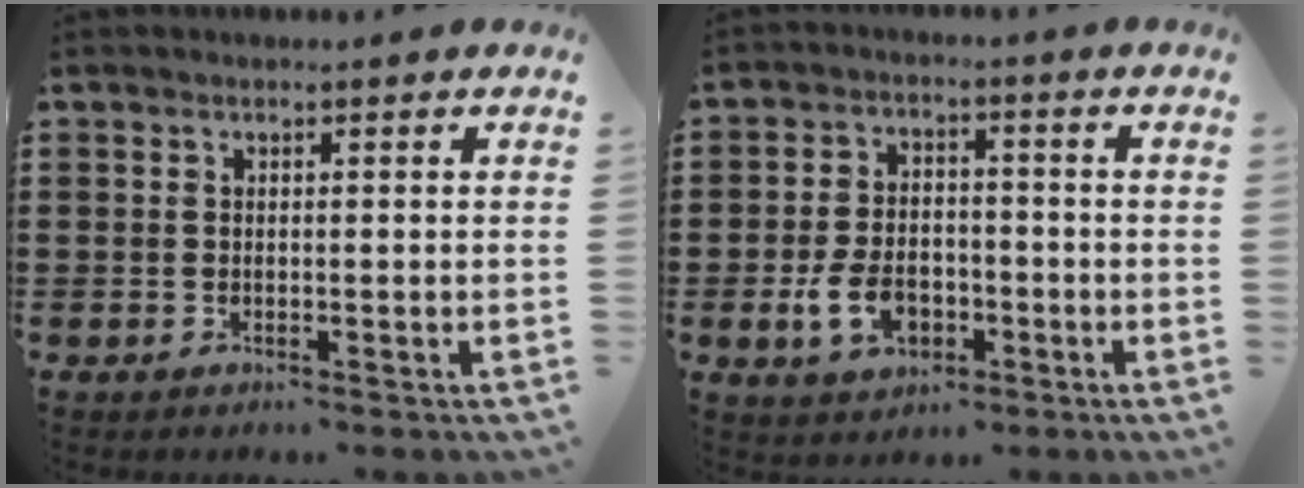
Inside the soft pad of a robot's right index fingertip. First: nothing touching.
{"total": 6.5, "force": [-2.3, 4.3, 4.3], "torque": [-0.103, 0.003, -0.046]}